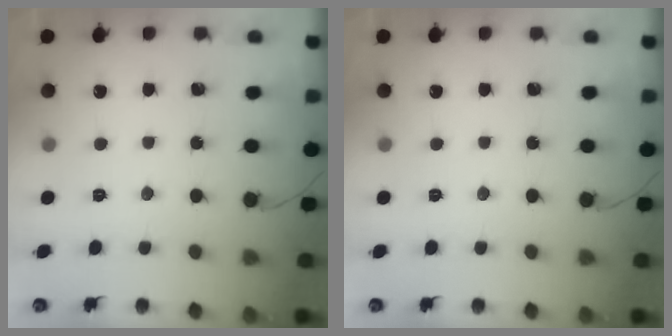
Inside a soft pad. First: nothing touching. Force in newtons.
{"total": 0.0}